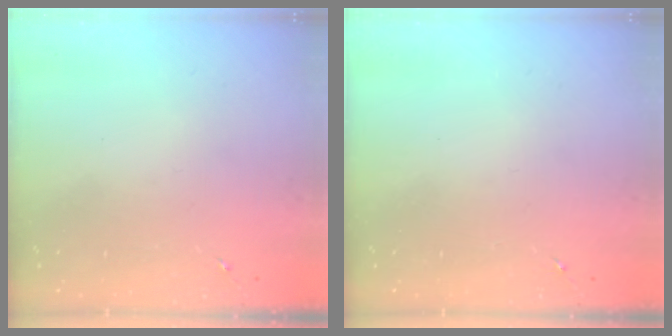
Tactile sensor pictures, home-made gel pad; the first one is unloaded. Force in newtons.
{"total": 0.0}